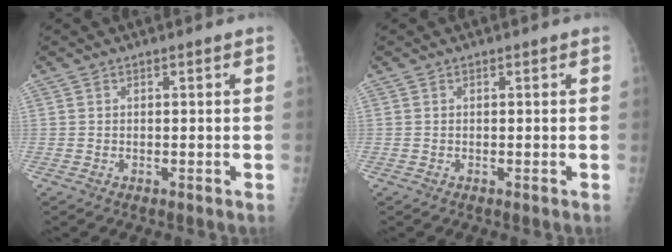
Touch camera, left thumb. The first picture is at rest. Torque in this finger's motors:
{"motor_torque": [0.01, 0.00, -0.08, -0.08, 0.00]}